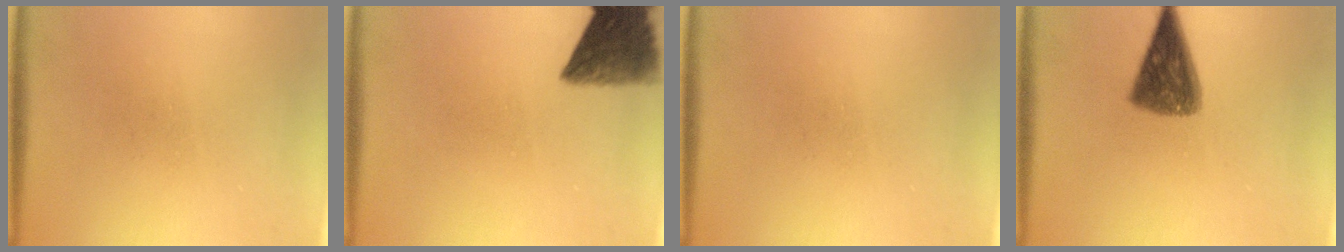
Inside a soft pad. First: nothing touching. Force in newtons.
{"total": 8.8}
{"total": 0.0}
{"total": 8.3}